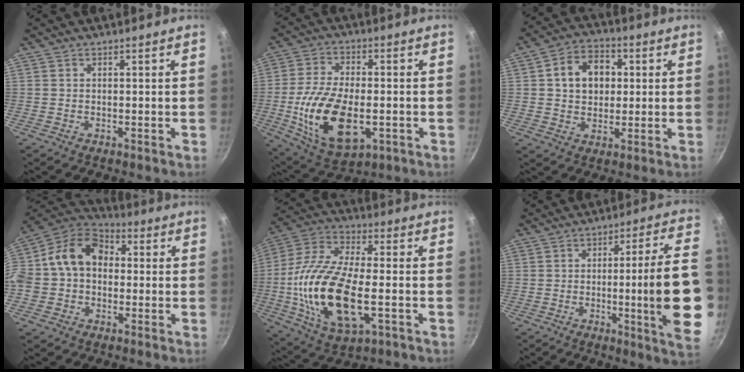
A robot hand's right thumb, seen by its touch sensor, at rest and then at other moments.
{"total": 17.6, "force": [-3.6, 9.2, 14.6], "torque": [-0.268, 0.005, -0.057]}
{"total": 10.1, "force": [1.9, 7.9, 6.0], "torque": [-0.068, 0.012, 0.022]}
{"total": 16.4, "force": [0.5, 12.7, 10.4], "torque": [-0.166, 0.050, -0.010]}
{"total": 21.8, "force": [-3.5, 9.6, 19.2], "torque": [-0.383, 0.009, -0.077]}
{"total": 19.1, "force": [-3.4, 1.3, 18.8], "torque": [-0.255, 0.013, -0.043]}